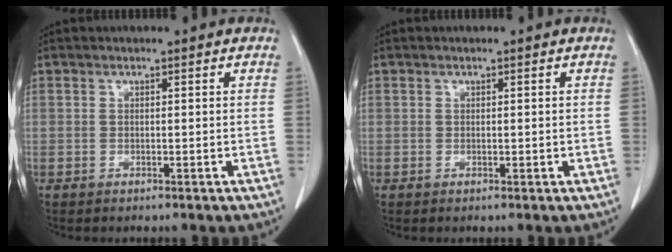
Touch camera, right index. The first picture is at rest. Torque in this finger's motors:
{"motor_torque": [-0.26, 0.53, -0.02, 0.05]}